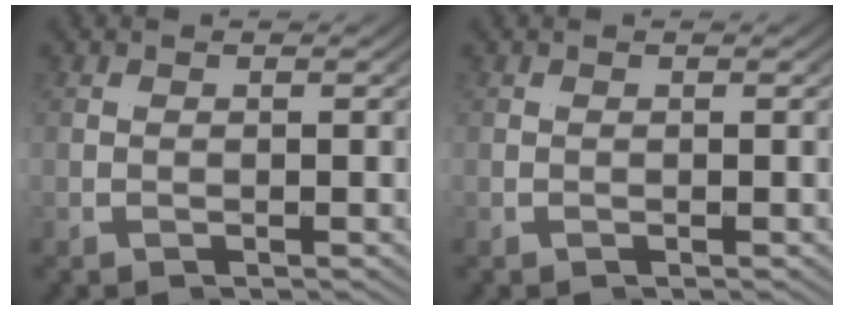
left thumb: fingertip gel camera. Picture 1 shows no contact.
{"total": 0.0}